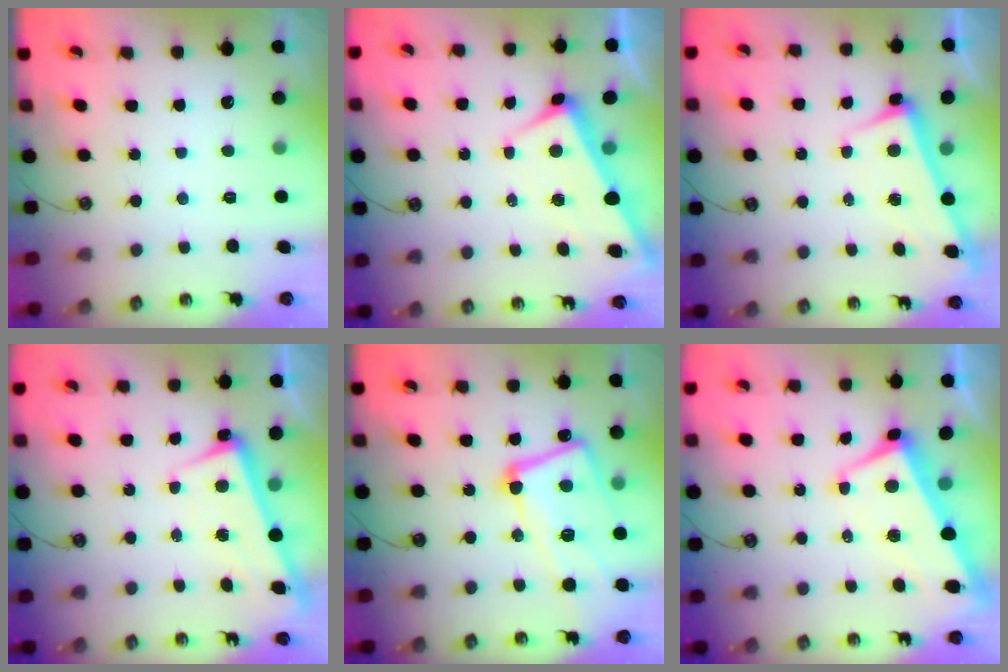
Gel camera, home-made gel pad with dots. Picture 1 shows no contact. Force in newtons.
{"total": 3.0, "press": 2.9, "slide": 0.6}
{"total": 2.7, "press": 2.6, "slide": 0.7}
{"total": 2.4, "press": 2.2, "slide": 0.9}
{"total": 15.1, "press": 14.9, "slide": 2.3}
{"total": 1.6, "press": 0.8, "slide": 1.4}